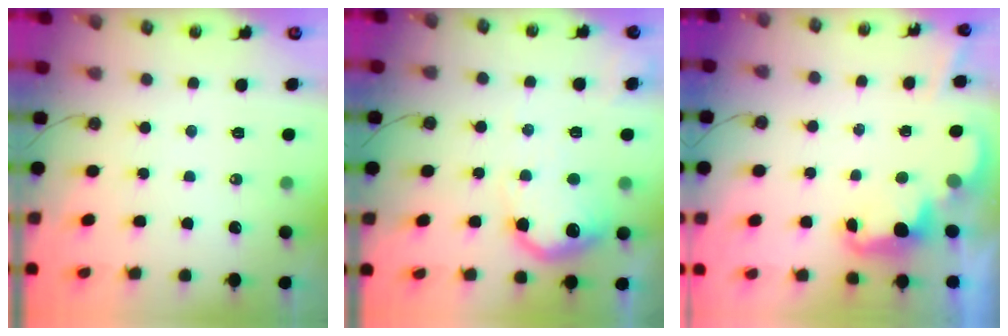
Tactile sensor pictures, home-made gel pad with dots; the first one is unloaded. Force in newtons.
{"total": 14.4, "press": 14.4, "slide": 1.0}
{"total": 2.4, "press": 2.4, "slide": 0.5}